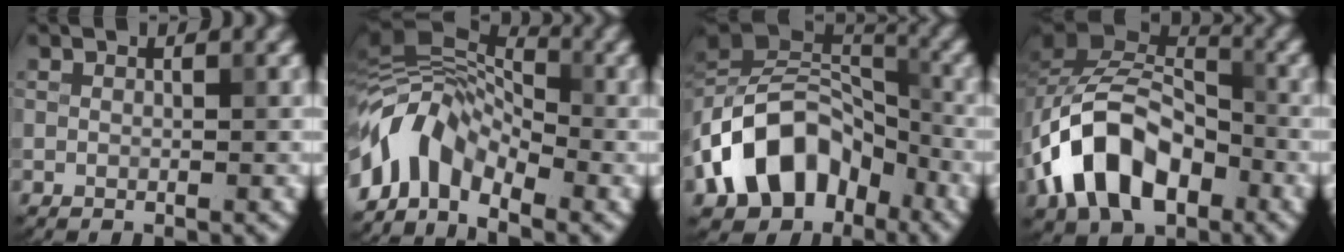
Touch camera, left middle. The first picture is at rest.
{"total": 7.8, "force": [-3.9, 4.4, 5.2], "torque": [-0.088, 0.014, -0.089]}
{"total": 11.9, "force": [-5.3, 8.2, 6.8], "torque": [-0.120, 0.015, -0.110]}
{"total": 10.5, "force": [-4.2, 6.8, 6.8], "torque": [-0.121, 0.015, -0.086]}